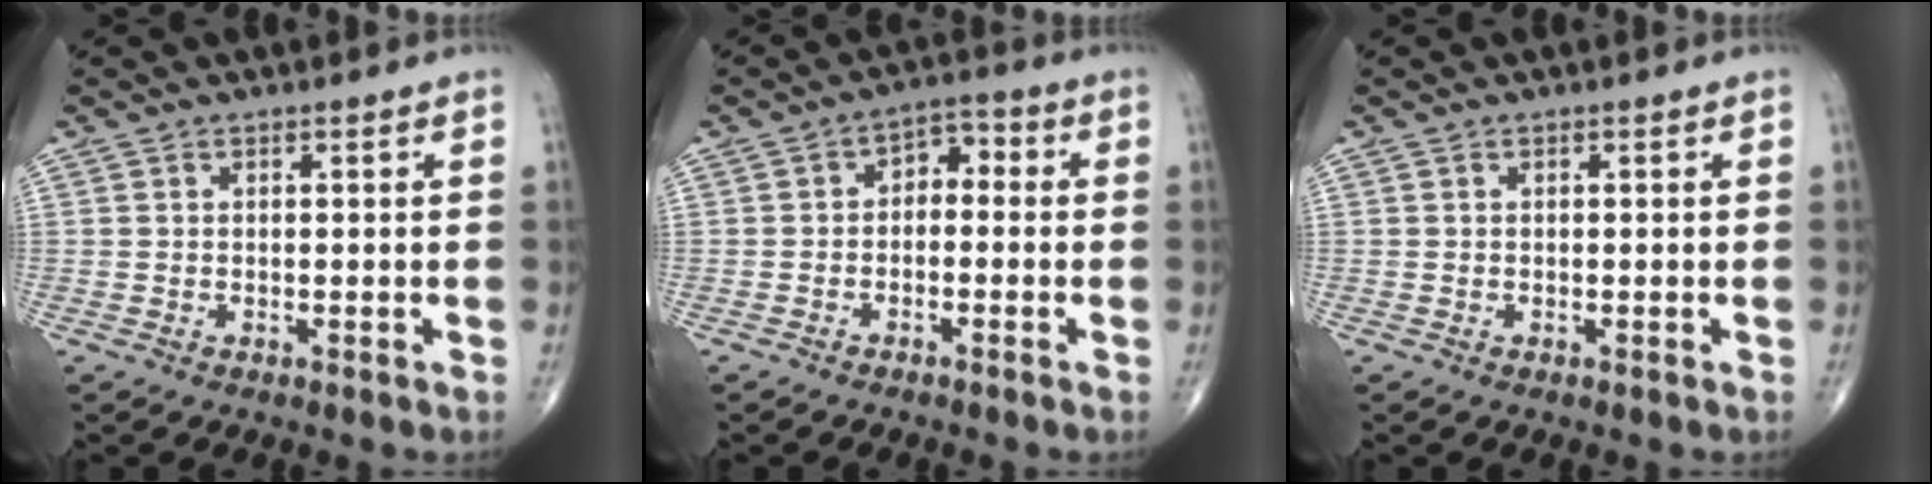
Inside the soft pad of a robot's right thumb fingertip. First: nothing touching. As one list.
[{"total": 4.6, "force": [-0.6, 3.2, 3.3], "torque": [-0.027, 0.031, -0.024]}, {"total": 0.0}]